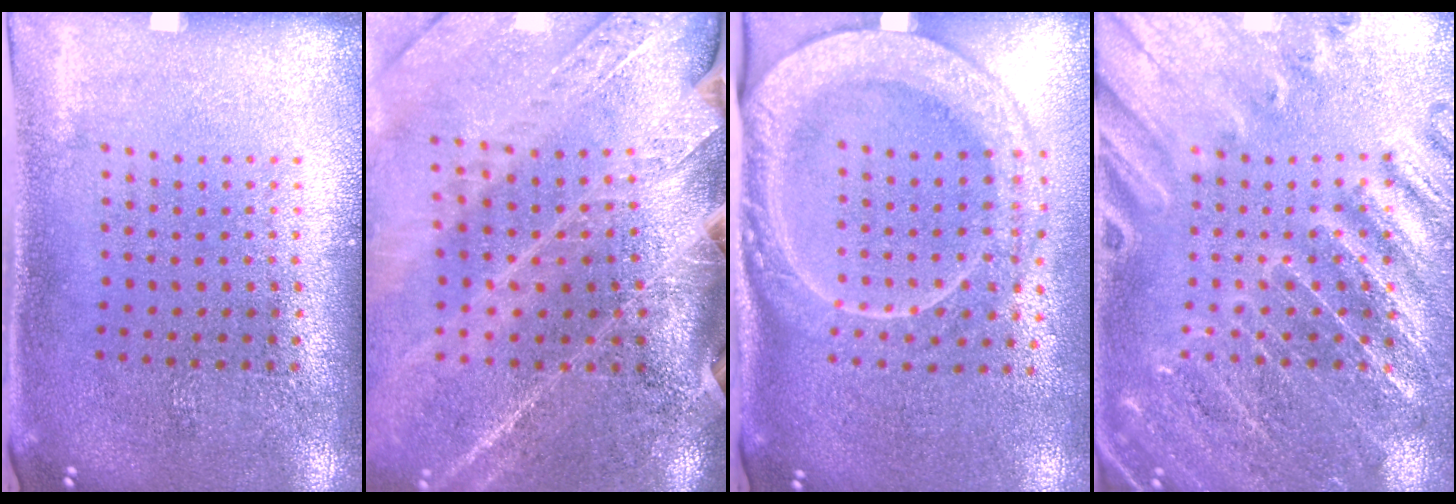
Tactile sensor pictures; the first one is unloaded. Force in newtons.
{"total": 3.7, "press": 3.2, "slide": 1.9}
{"total": 2.4, "press": 2.2, "slide": 1.1}
{"total": 3.1, "press": 3.1, "slide": 0.6}